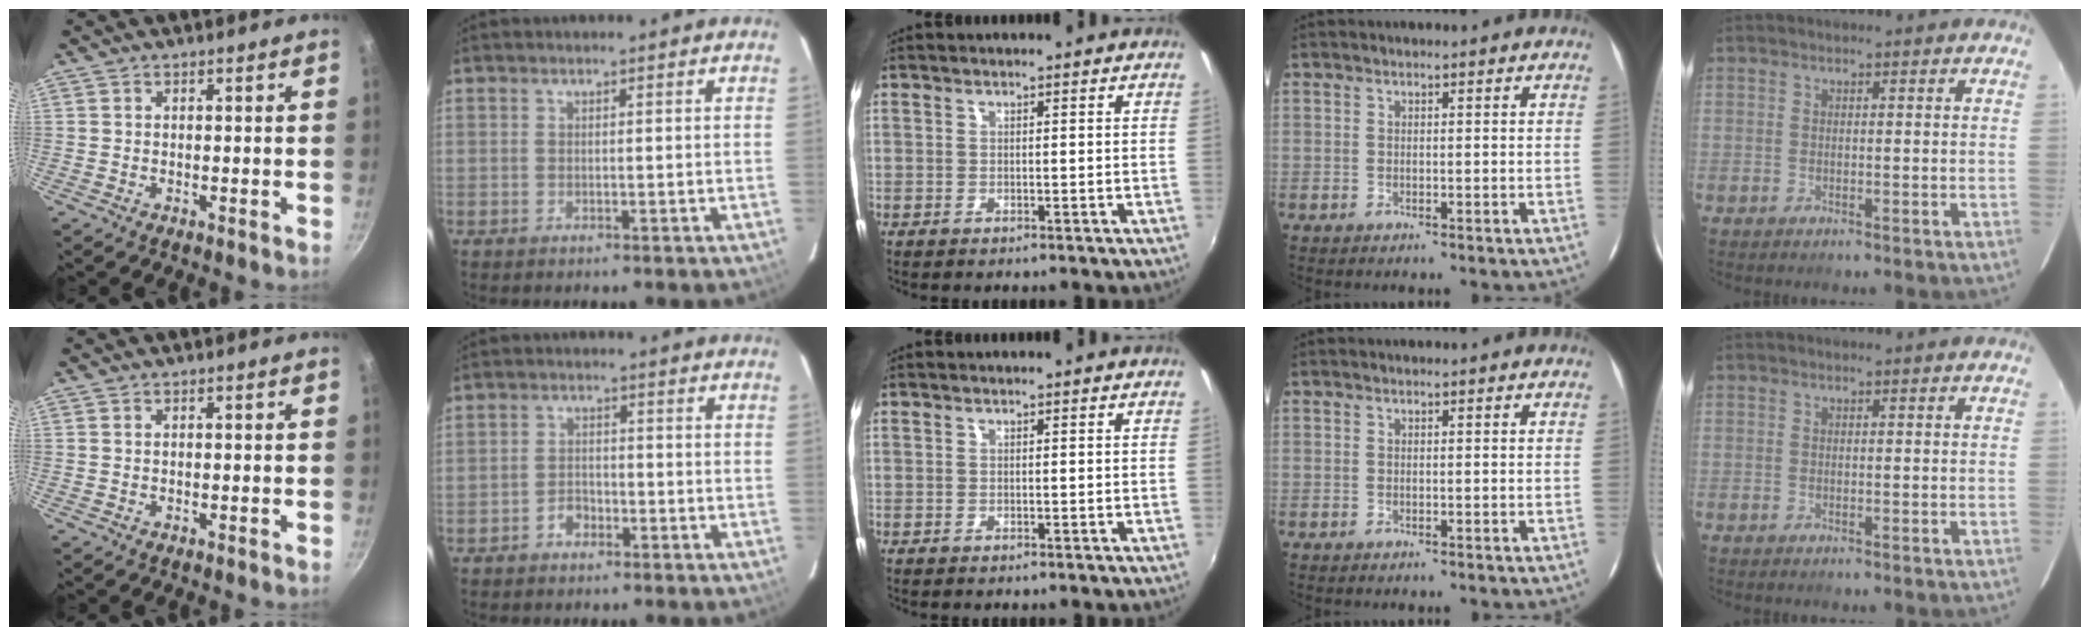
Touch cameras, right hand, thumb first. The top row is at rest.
{"index": {"total": 2.9, "force": [-1.8, 1.9, 1.1], "torque": [-0.023, 0.009, -0.030]}}